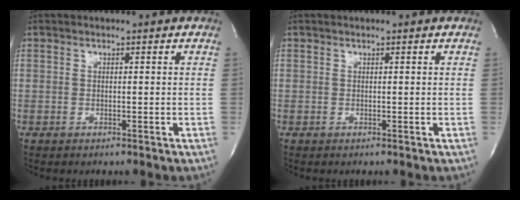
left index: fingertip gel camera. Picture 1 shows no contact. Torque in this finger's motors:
{"motor_torque": [0.13, -0.05, -0.04, 0.02]}